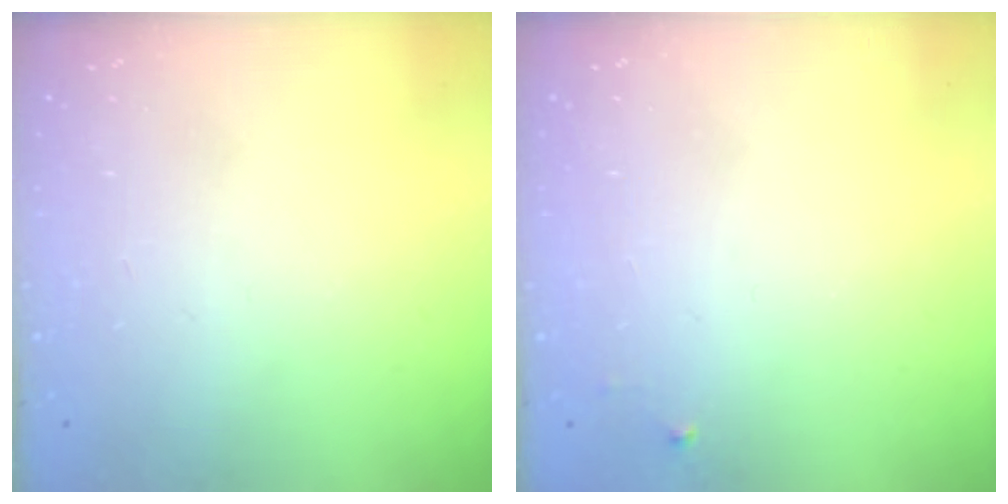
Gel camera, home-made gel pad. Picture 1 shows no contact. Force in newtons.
{"total": 2.5, "press": 2.5, "slide": 0.4}